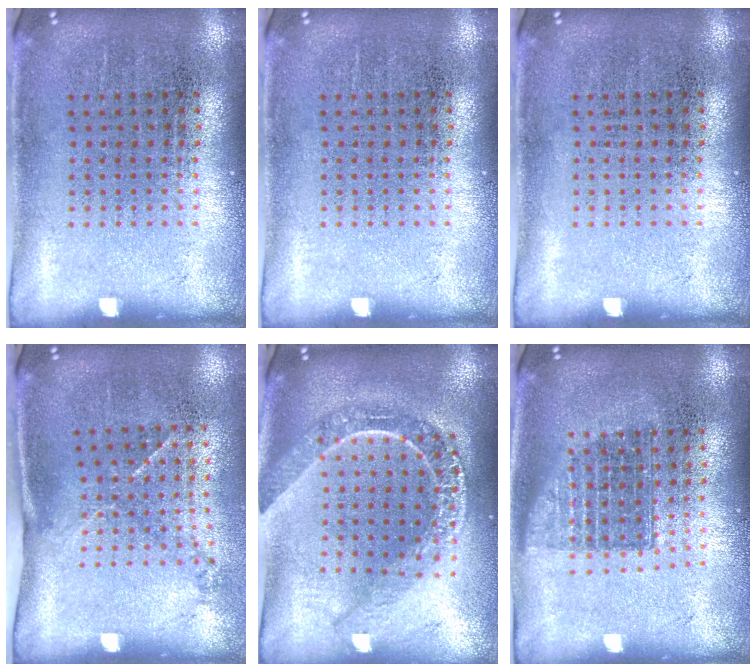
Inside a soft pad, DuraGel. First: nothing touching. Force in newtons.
{"total": 0.0}
{"total": 0.0}
{"total": 1.5, "press": 1.0, "slide": 1.2}
{"total": 2.2, "press": 1.8, "slide": 1.1}
{"total": 1.3, "press": 1.1, "slide": 0.8}